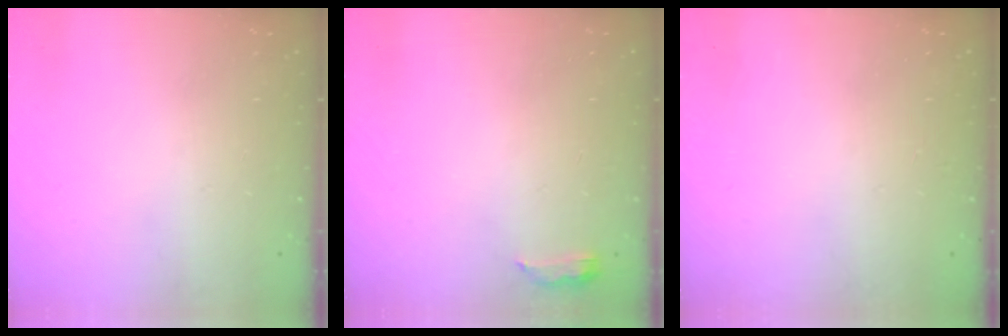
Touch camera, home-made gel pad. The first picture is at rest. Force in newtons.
{"total": 4.0, "press": 3.7, "slide": 1.3}
{"total": 0.0}